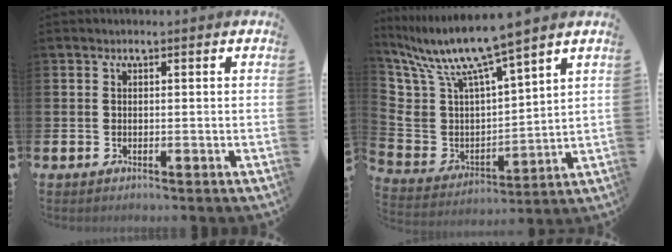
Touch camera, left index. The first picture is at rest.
{"total": 10.4, "force": [9.0, 2.8, 4.4], "torque": [-0.134, -0.049, 0.160]}